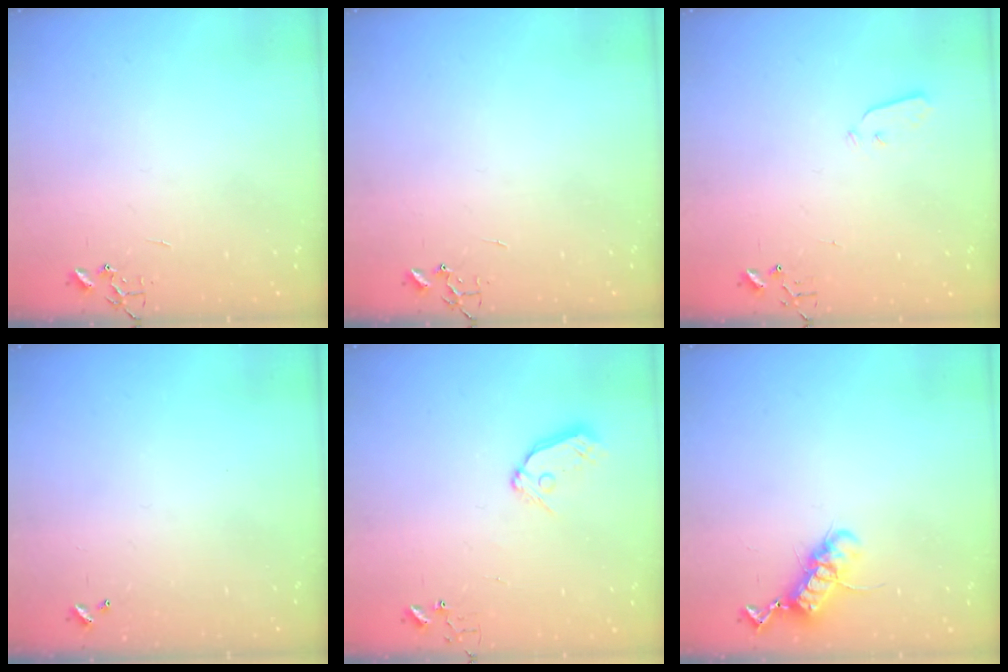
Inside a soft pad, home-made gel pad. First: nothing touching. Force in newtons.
{"total": 0.0}
{"total": 3.8, "press": 3.8, "slide": 0.1}
{"total": 0.0}
{"total": 8.4, "press": 8.4, "slide": 0.8}
{"total": 12.0, "press": 12.0, "slide": 1.3}